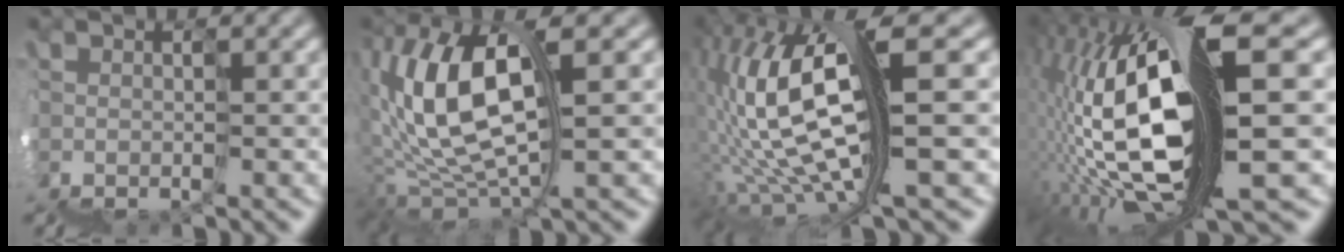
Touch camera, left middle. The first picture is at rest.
{"total": 7.5, "force": [3.0, 2.5, 6.4], "torque": [-0.137, 0.036, 0.043]}
{"total": 10.9, "force": [3.2, 2.5, 10.1], "torque": [-0.218, 0.036, 0.073]}
{"total": 14.3, "force": [1.1, 3.8, 13.8], "torque": [-0.254, 0.006, 0.024]}